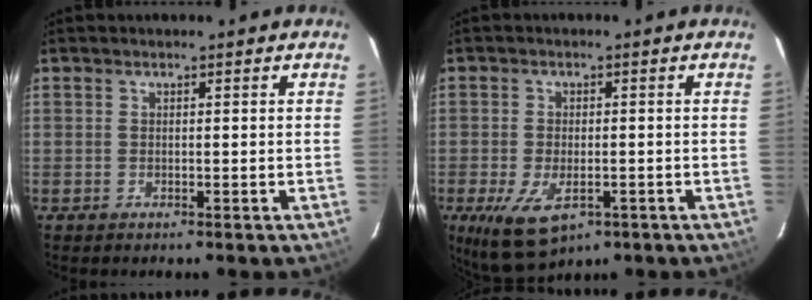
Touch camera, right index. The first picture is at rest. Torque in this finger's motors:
{"motor_torque": [0.88, -0.71, 0.53, 0.12]}